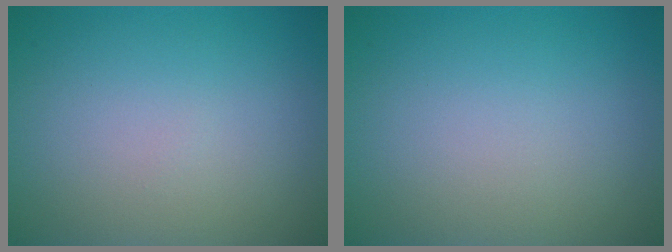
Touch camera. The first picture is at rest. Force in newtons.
{"total": 0.0}